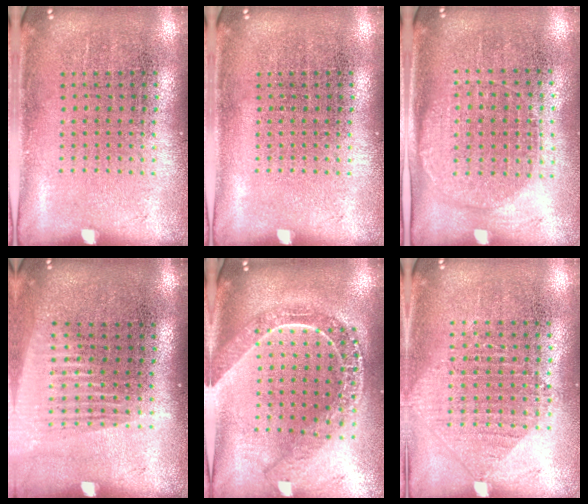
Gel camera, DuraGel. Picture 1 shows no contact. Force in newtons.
{"total": 0.0}
{"total": 1.4, "press": 1.2, "slide": 0.6}
{"total": 1.4, "press": 1.2, "slide": 0.7}
{"total": 2.2, "press": 1.9, "slide": 1.1}
{"total": 0.9, "press": 0.9, "slide": 0.2}